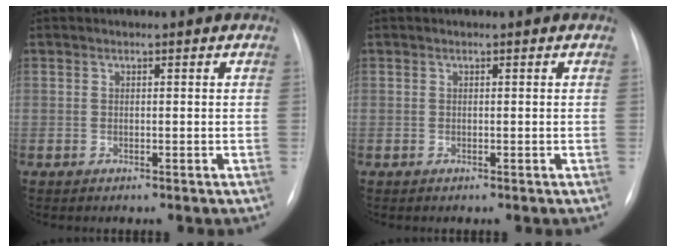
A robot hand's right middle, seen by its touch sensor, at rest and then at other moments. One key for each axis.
{"total": 0.0}